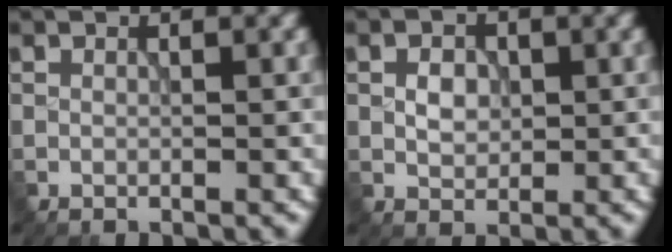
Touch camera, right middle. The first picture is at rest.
{"total": 1.9, "force": [0.1, 1.4, 1.3], "torque": [-0.023, 0.001, 0.000]}